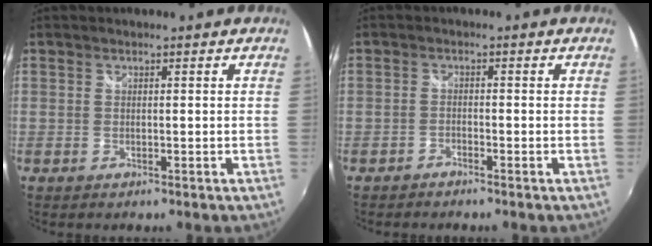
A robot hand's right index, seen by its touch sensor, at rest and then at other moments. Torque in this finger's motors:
{"motor_torque": [-0.46, 0.21, -0.05, 0.00]}